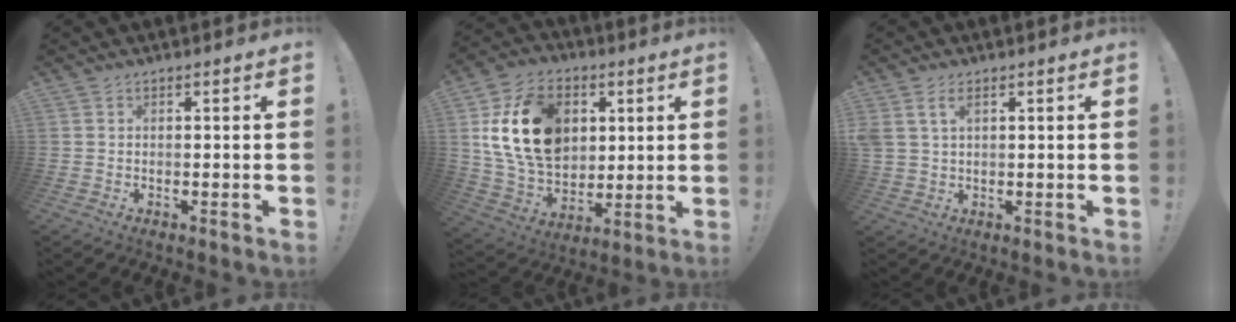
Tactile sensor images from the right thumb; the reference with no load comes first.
{"total": 21.9, "force": [5.4, 16.0, 14.0], "torque": [-0.248, -0.014, 0.105]}
{"total": 4.0, "force": [2.0, 2.1, 2.8], "torque": [-0.050, -0.004, 0.040]}